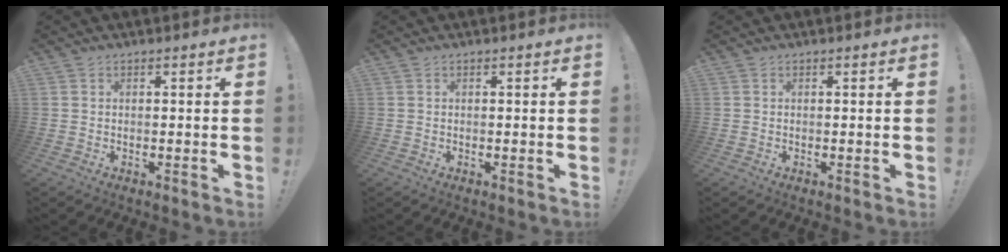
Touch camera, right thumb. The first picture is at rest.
{"total": 0.0}
{"total": 0.0}